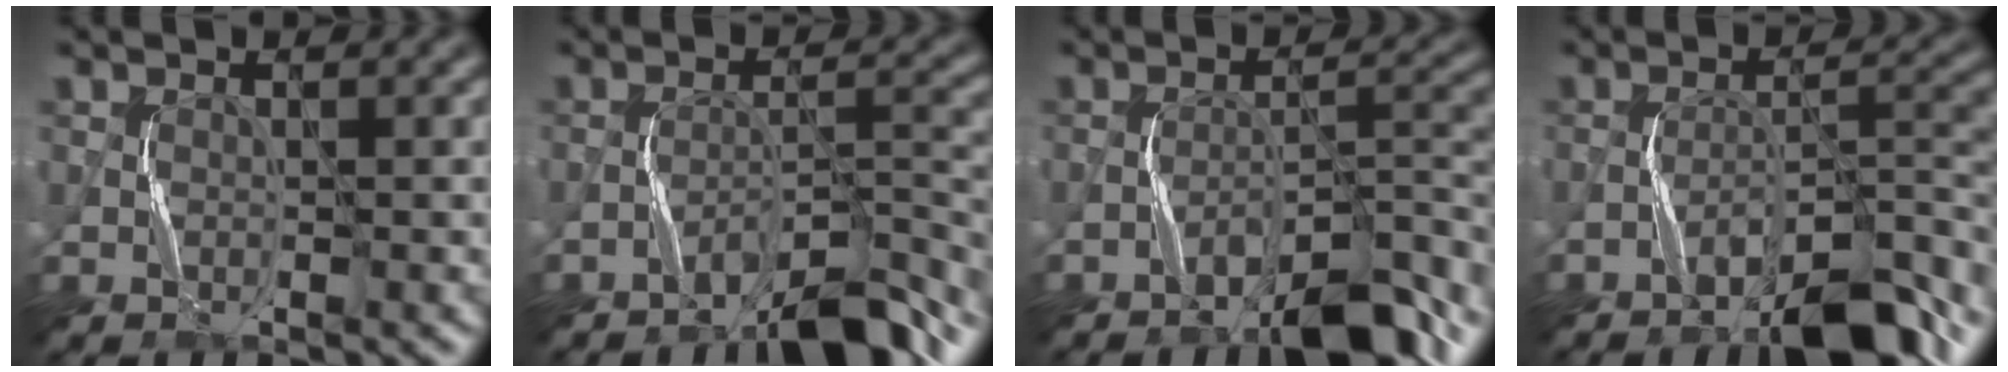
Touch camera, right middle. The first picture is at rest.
{"total": 6.0, "force": [-5.1, 0.6, 3.2], "torque": [-0.048, 0.010, -0.085]}
{"total": 8.2, "force": [-5.9, 2.0, 5.3], "torque": [-0.070, 0.018, -0.096]}
{"total": 9.2, "force": [-6.6, 2.2, 6.1], "torque": [-0.084, 0.020, -0.110]}